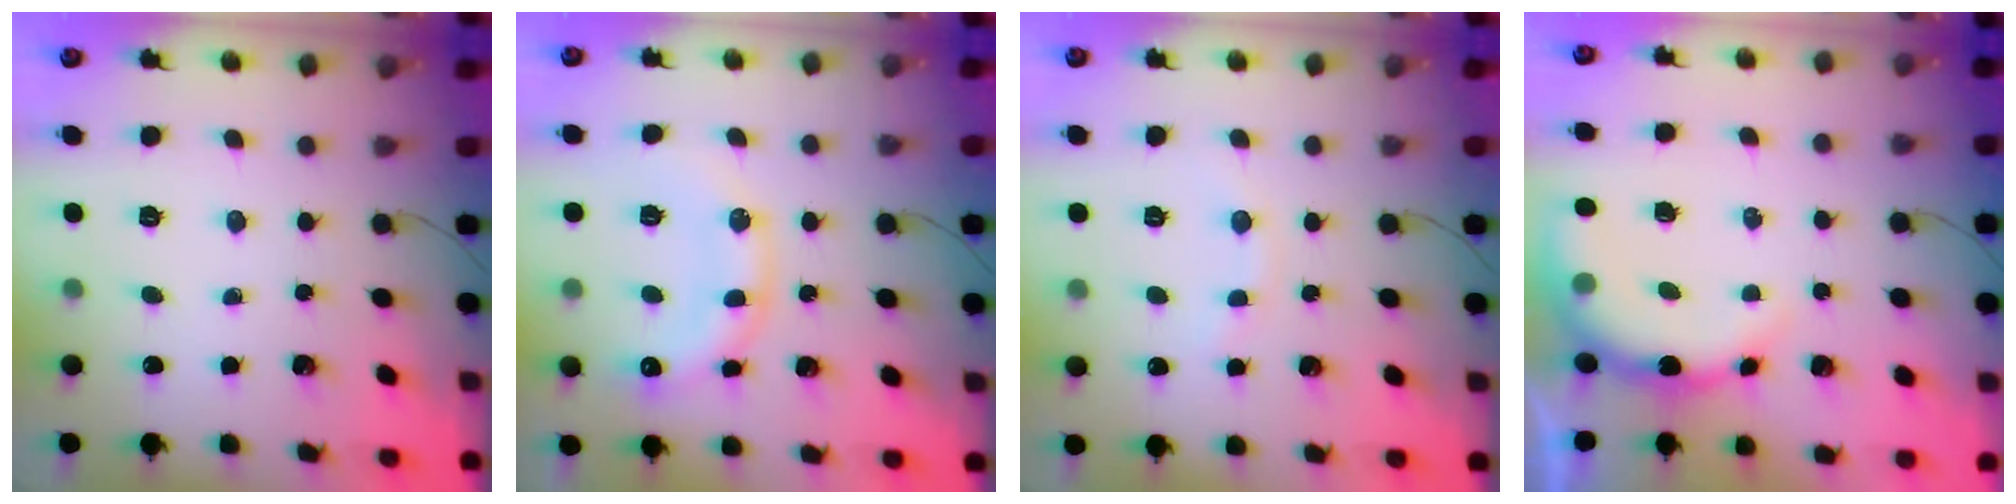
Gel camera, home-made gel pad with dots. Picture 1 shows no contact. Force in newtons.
{"total": 13.3, "press": 13.3, "slide": 0.9}
{"total": 3.1, "press": 3.0, "slide": 0.8}
{"total": 9.7, "press": 9.6, "slide": 1.0}